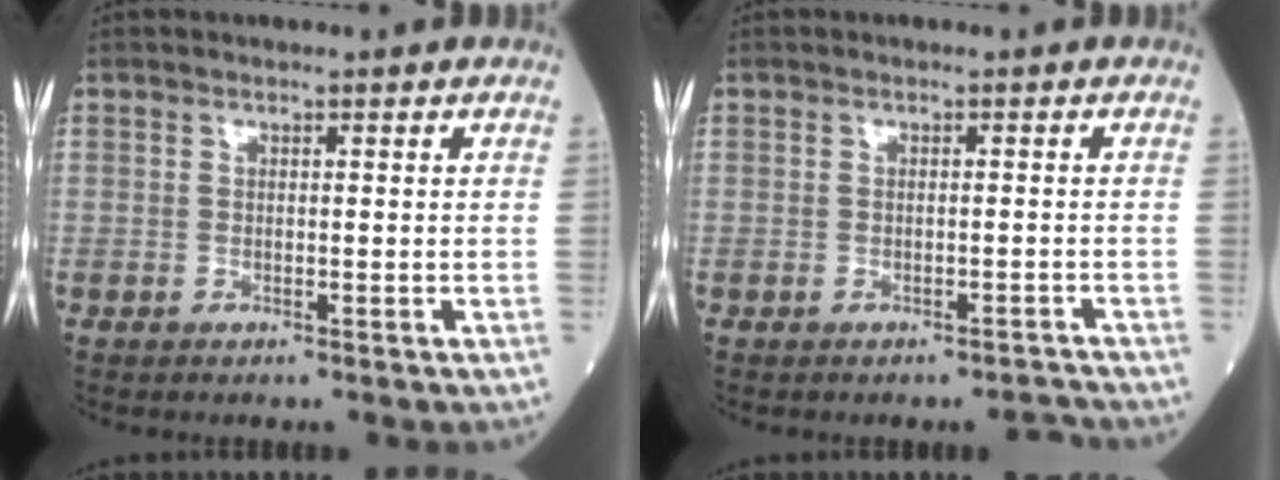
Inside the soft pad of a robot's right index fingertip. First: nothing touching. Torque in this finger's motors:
{"motor_torque": [-0.05, -0.09, 0.02, 0.02]}